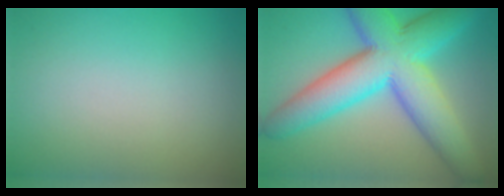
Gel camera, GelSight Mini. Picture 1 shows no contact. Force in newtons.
{"total": 11.4, "press": 11.4, "slide": 0.1}